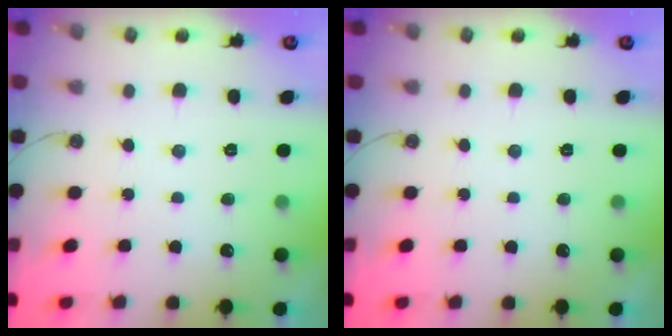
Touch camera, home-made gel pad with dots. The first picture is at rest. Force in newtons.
{"total": 0.0}